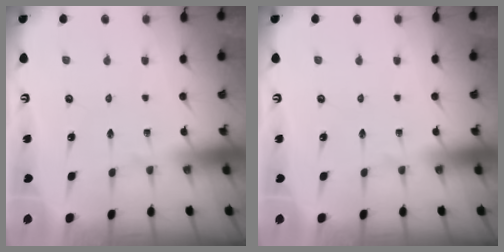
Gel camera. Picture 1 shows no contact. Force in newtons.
{"total": 0.0}